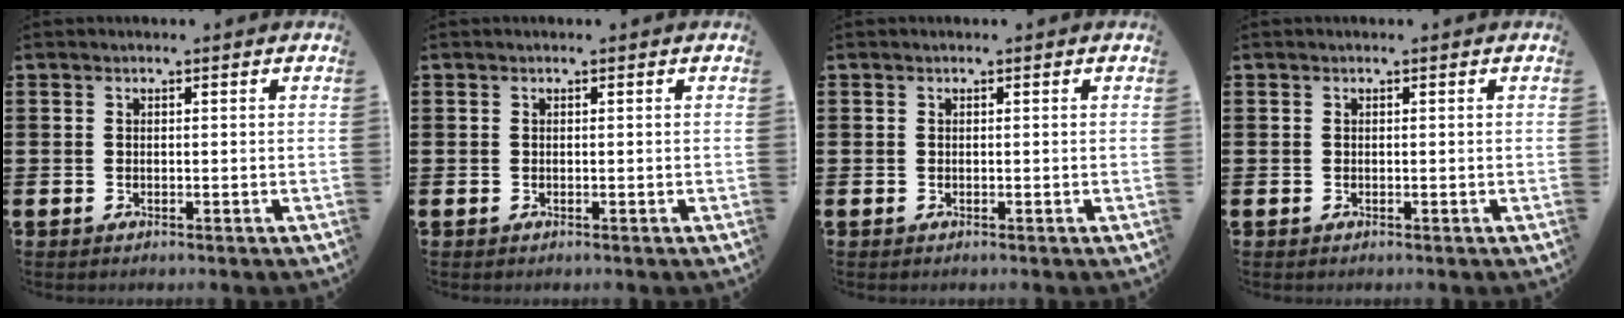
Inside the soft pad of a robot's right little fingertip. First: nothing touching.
{"total": 0.0}
{"total": 0.0}
{"total": 0.0}